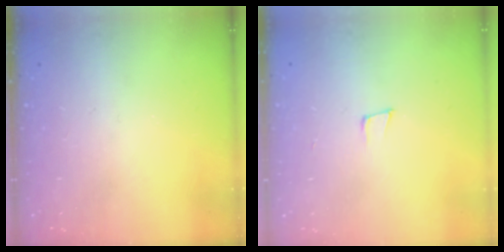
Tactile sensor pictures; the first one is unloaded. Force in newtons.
{"total": 5.9, "press": 5.2, "slide": 2.8}